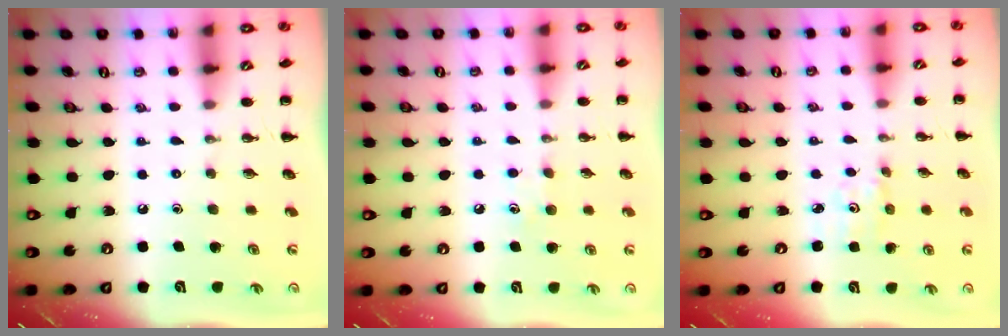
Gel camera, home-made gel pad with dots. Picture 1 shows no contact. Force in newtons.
{"total": 5.5, "press": 5.3, "slide": 1.5}
{"total": 1.6, "press": 1.5, "slide": 0.3}